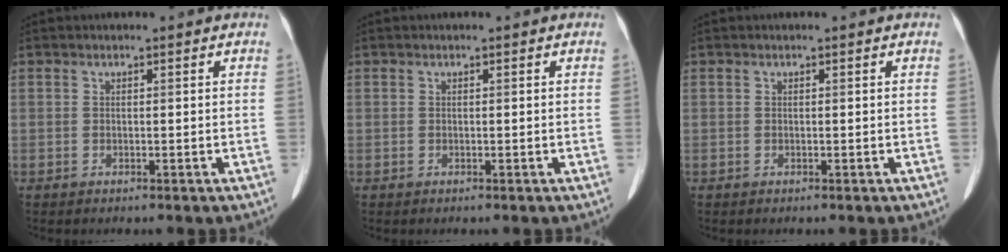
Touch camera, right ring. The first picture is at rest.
{"total": 0.0}
{"total": 0.0}